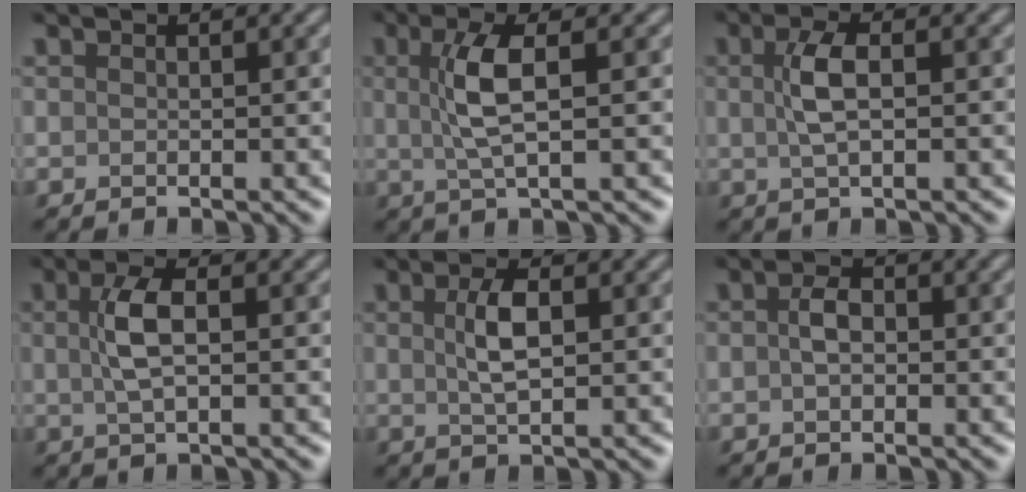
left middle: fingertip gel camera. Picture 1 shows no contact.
{"total": 3.8, "force": [0.6, 0.8, 3.6], "torque": [-0.082, 0.005, 0.013]}
{"total": 3.0, "force": [0.4, 1.1, 2.7], "torque": [-0.064, 0.006, 0.007]}
{"total": 3.3, "force": [0.4, 1.2, 3.1], "torque": [-0.070, 0.006, 0.006]}
{"total": 3.0, "force": [0.5, 1.1, 2.7], "torque": [-0.062, 0.004, 0.012]}
{"total": 2.0, "force": [-0.1, 1.3, 1.5], "torque": [-0.034, 0.005, -0.006]}